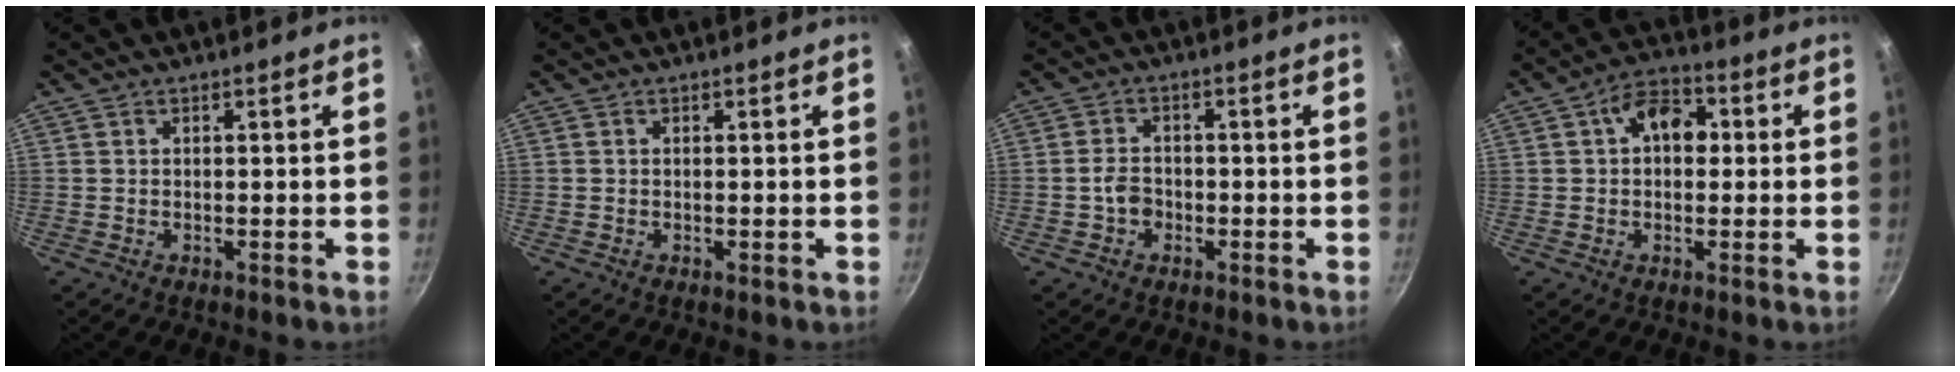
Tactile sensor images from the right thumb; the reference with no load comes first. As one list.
[{"total": 0.0}, {"total": 3.4, "force": [-1.1, 2.7, 1.8], "torque": [-0.024, 0.017, -0.022]}, {"total": 8.2, "force": [1.4, 5.6, 5.8], "torque": [-0.051, 0.017, 0.009]}]